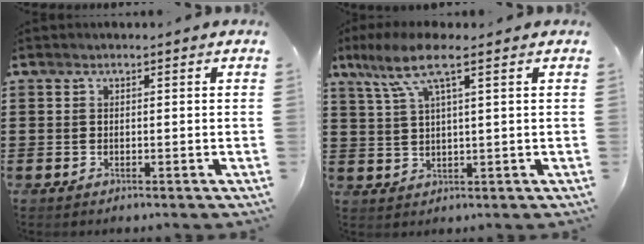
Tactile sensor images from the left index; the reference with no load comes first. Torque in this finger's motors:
{"motor_torque": [1.23, -0.91, 0.70, 0.19]}